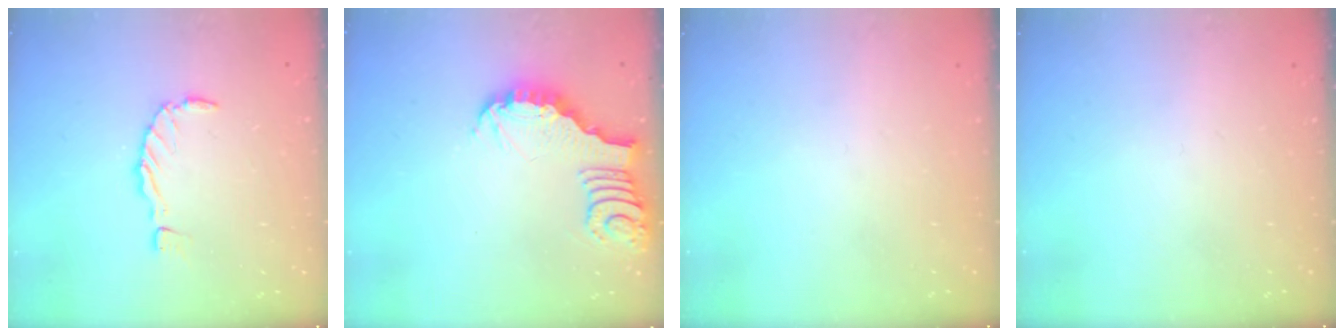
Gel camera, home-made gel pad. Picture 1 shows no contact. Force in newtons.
{"total": 3.7, "press": 3.7, "slide": 0.1}
{"total": 0.0}
{"total": 0.0}